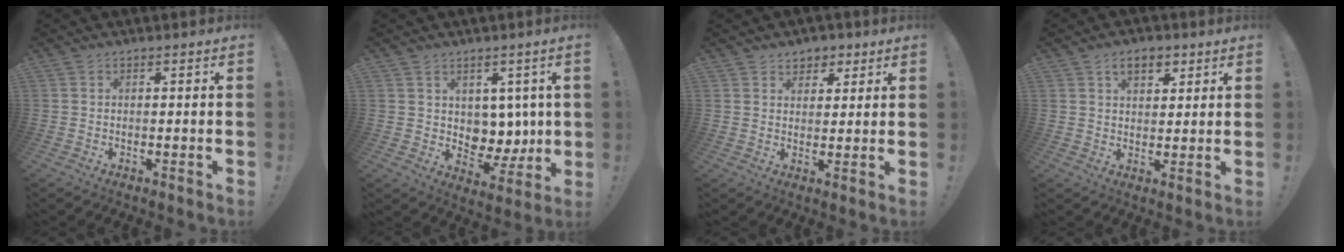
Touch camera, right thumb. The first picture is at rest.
{"total": 7.9, "force": [4.4, 6.2, 1.9], "torque": [-0.026, -0.045, 0.094]}
{"total": 4.8, "force": [2.9, 3.7, 0.9], "torque": [0.004, -0.018, 0.052]}
{"total": 6.2, "force": [3.3, 4.0, 3.5], "torque": [-0.044, -0.006, 0.056]}